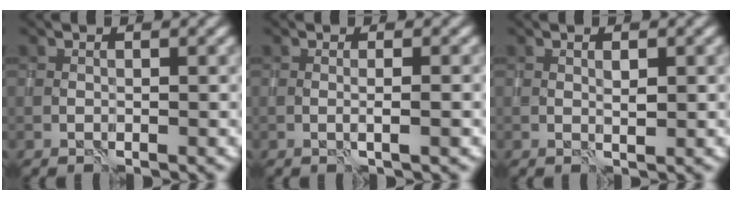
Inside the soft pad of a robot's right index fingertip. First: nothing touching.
{"total": 1.4, "force": [0.0, 0.2, 1.4], "torque": [-0.018, -0.001, -0.004]}
{"total": 1.0, "force": [0.5, 0.3, 0.8], "torque": [-0.014, -0.002, 0.009]}